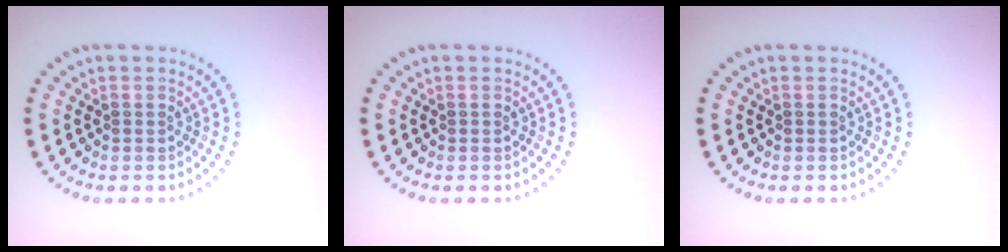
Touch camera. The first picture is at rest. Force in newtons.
{"total": 0.0}
{"total": 0.0}